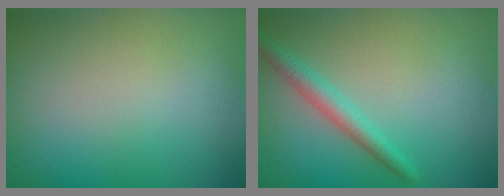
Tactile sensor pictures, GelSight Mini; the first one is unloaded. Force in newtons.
{"total": 2.3, "press": 2.3, "slide": 0.0}